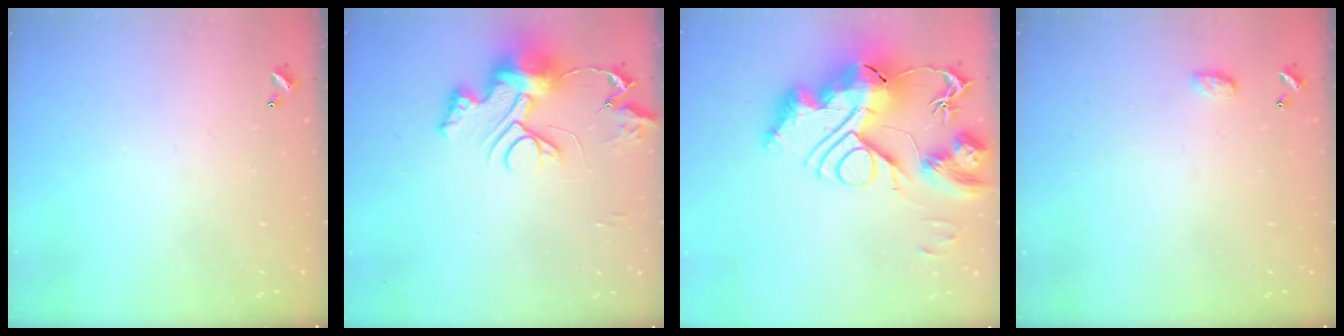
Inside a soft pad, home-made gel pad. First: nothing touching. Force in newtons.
{"total": 13.0, "press": 13.0, "slide": 0.8}
{"total": 0.7, "press": 0.7, "slide": 0.0}
{"total": 3.4, "press": 3.4, "slide": 0.5}